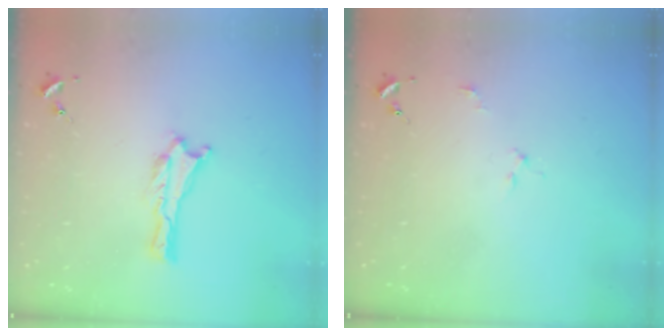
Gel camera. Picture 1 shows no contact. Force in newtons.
{"total": 2.0, "press": 2.0, "slide": 0.1}